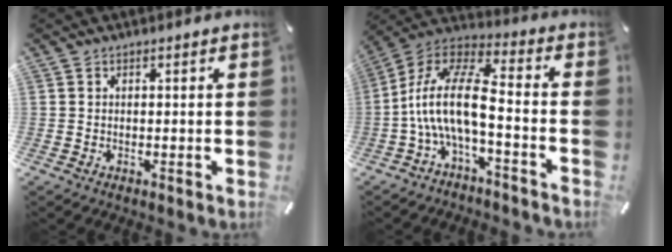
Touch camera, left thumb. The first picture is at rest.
{"total": 14.7, "force": [-3.4, 5.7, 13.1], "torque": [-0.278, 0.004, -0.063]}